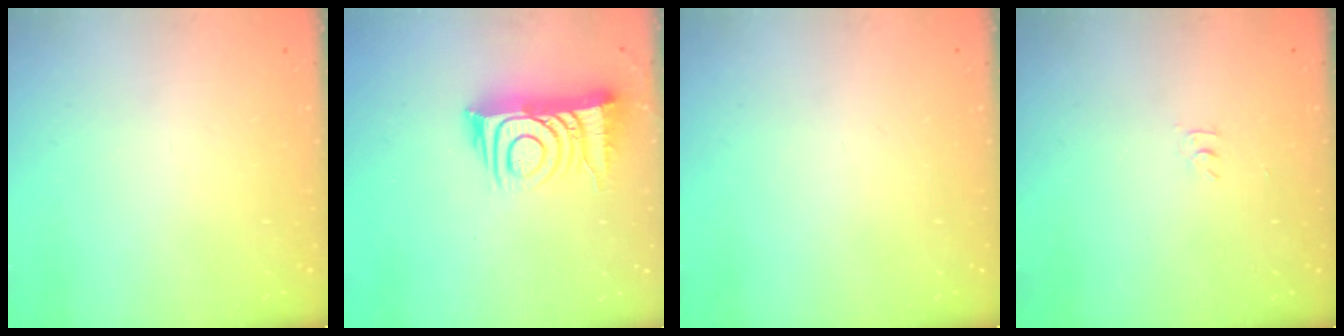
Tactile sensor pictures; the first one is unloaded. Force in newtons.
{"total": 12.6, "press": 12.6, "slide": 0.9}
{"total": 0.0}
{"total": 2.8, "press": 2.8, "slide": 0.4}